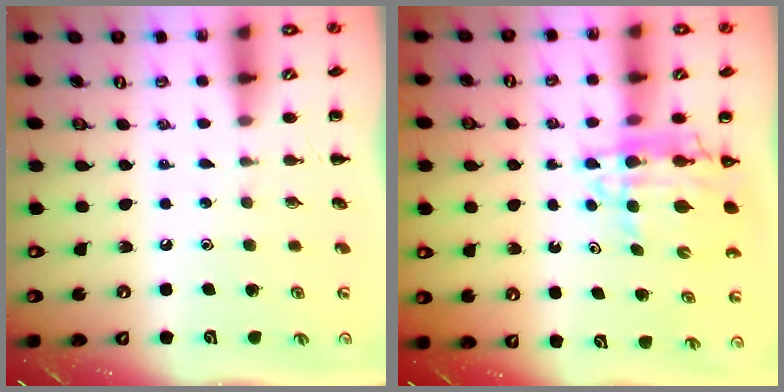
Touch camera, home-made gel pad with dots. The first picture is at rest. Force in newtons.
{"total": 8.5, "press": 8.0, "slide": 2.9}